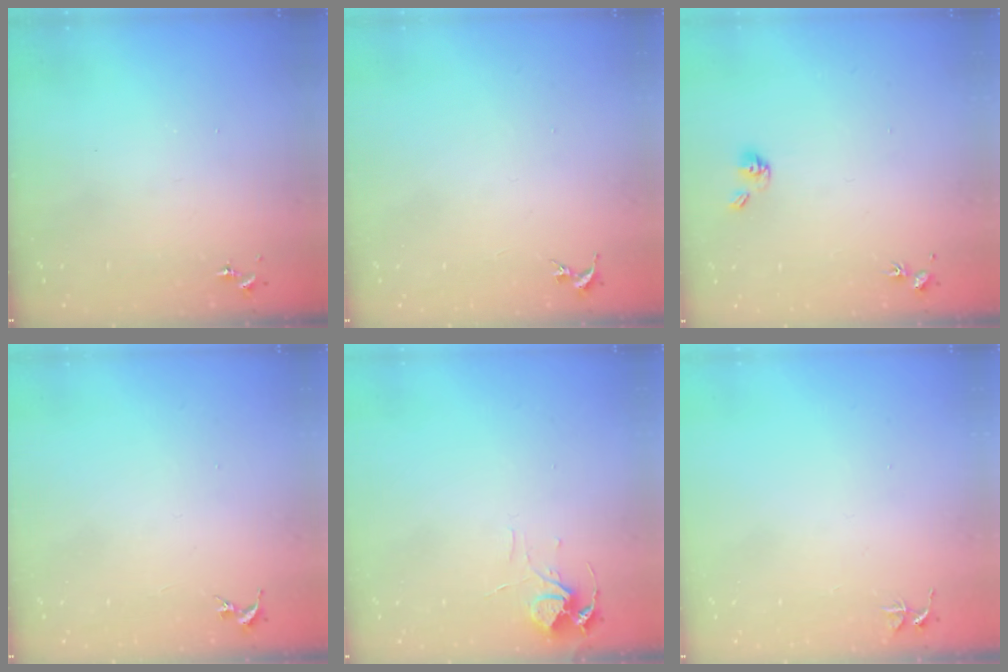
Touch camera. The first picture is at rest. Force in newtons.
{"total": 0.0}
{"total": 5.8, "press": 5.3, "slide": 2.3}
{"total": 0.0}
{"total": 7.1, "press": 7.1, "slide": 0.5}
{"total": 3.7, "press": 3.7, "slide": 0.3}